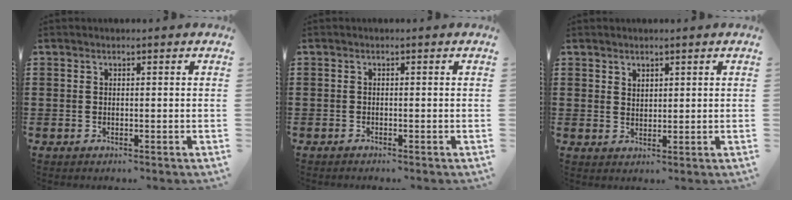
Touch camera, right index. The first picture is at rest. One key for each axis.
{"total": 0.7, "fx": -0.7, "fy": -0.1, "fz": 0.0, "tx": -0.001, "ty": -0.003, "tz": -0.014}
{"total": 1.7, "fx": 1.6, "fy": 0.5, "fz": 0.0, "tx": -0.001, "ty": 0.002, "tz": 0.033}